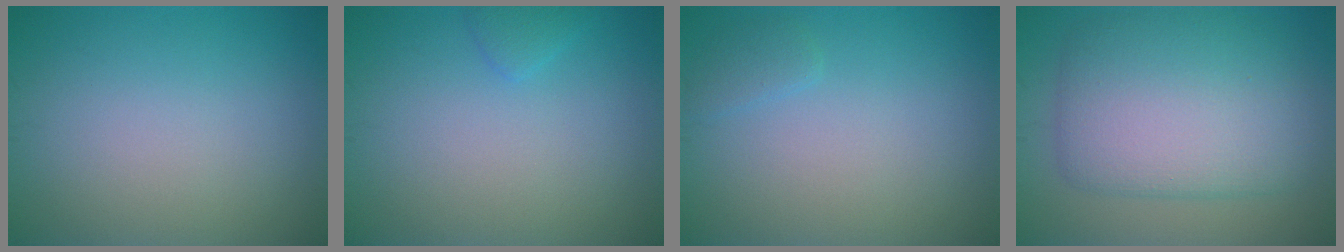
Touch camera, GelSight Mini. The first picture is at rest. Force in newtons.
{"total": 1.0, "press": 1.0, "slide": 0.1}
{"total": 1.0, "press": 1.0, "slide": 0.0}
{"total": 8.7, "press": 8.7, "slide": 0.1}